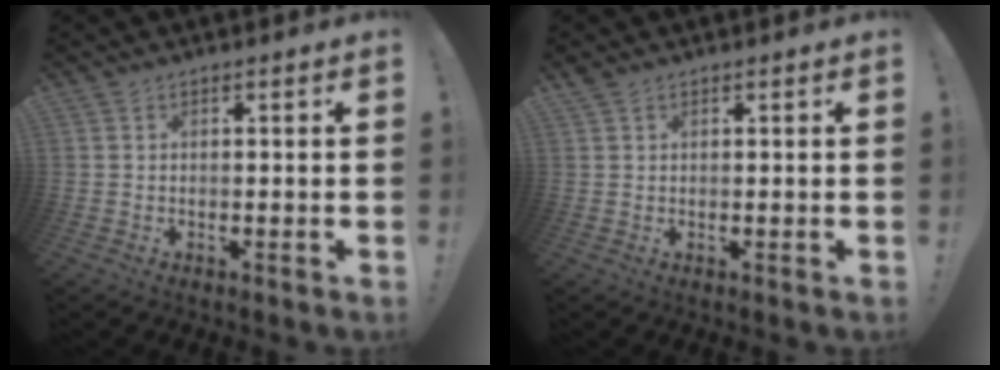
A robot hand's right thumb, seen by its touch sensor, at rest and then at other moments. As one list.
[{"total": 1.1, "force": [0.9, 0.4, 0.4], "torque": [0.000, -0.003, 0.016]}]